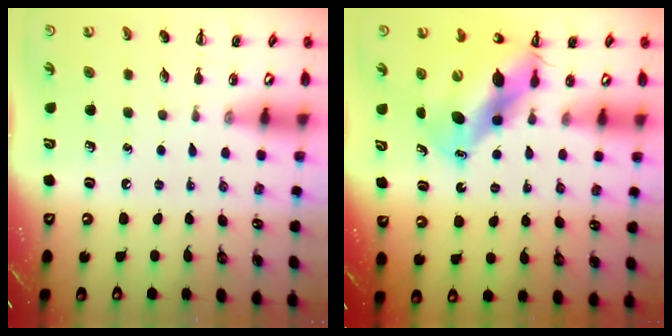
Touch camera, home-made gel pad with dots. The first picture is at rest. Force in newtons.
{"total": 11.8, "press": 11.3, "slide": 3.2}